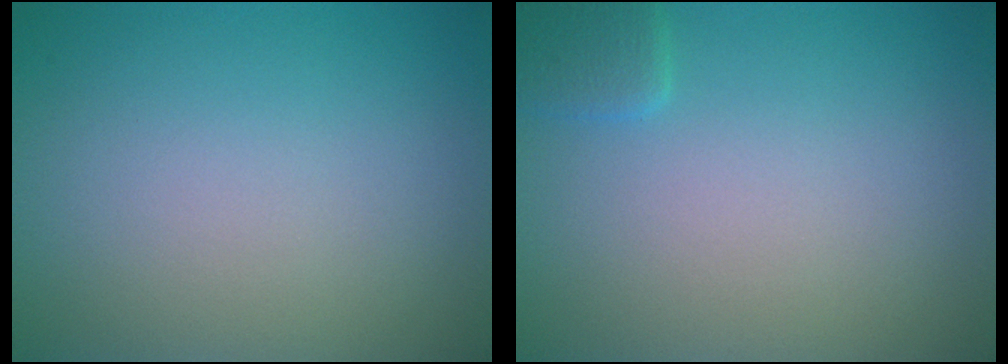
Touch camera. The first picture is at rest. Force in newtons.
{"total": 1.5, "press": 1.5, "slide": 0.1}